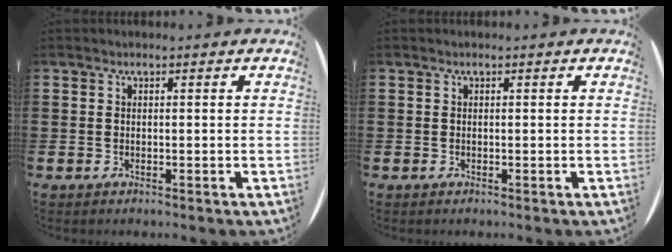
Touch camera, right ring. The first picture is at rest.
{"total": 0.0}